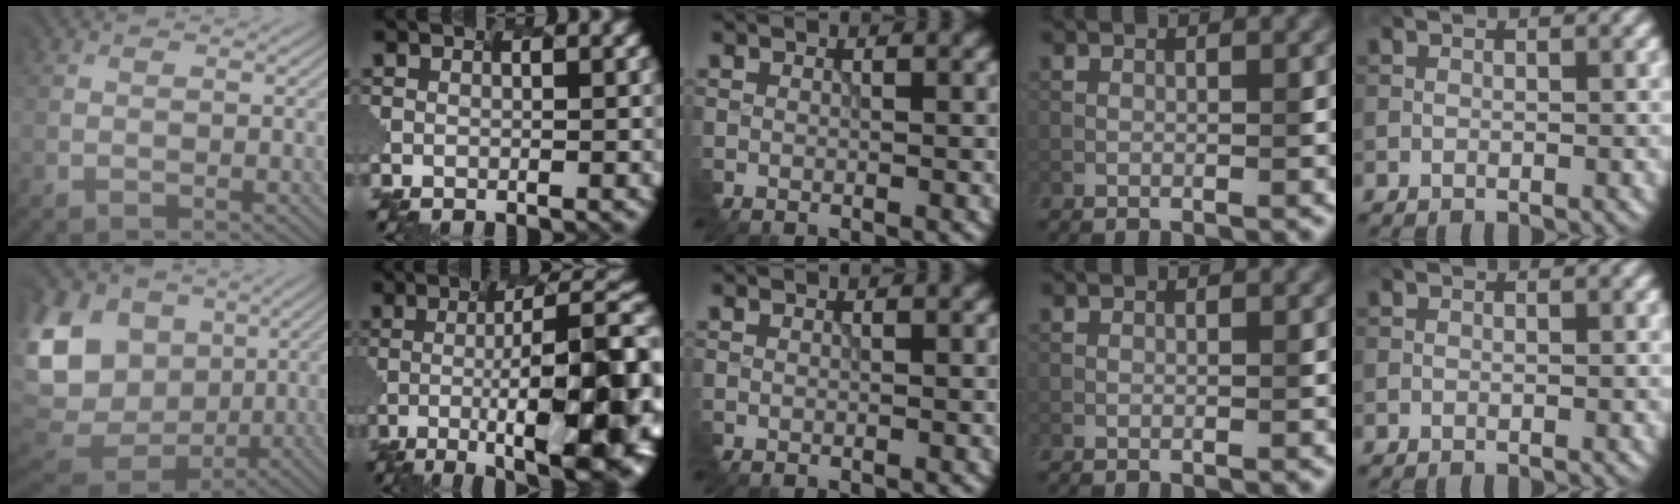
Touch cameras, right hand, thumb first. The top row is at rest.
{"thumb": {"total": 16.8, "force": [3.1, 14.1, 8.5], "torque": [-0.245, 0.002, 0.096]}, "index": {"total": 13.9, "force": [-2.4, 3.8, 13.2], "torque": [-0.145, 0.010, -0.024]}}